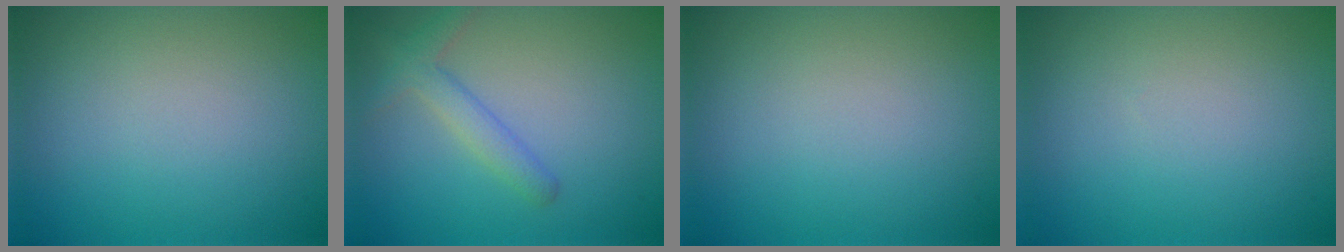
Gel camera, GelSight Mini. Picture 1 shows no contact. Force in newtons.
{"total": 2.5, "press": 2.5, "slide": 0.1}
{"total": 0.0}
{"total": 0.0}